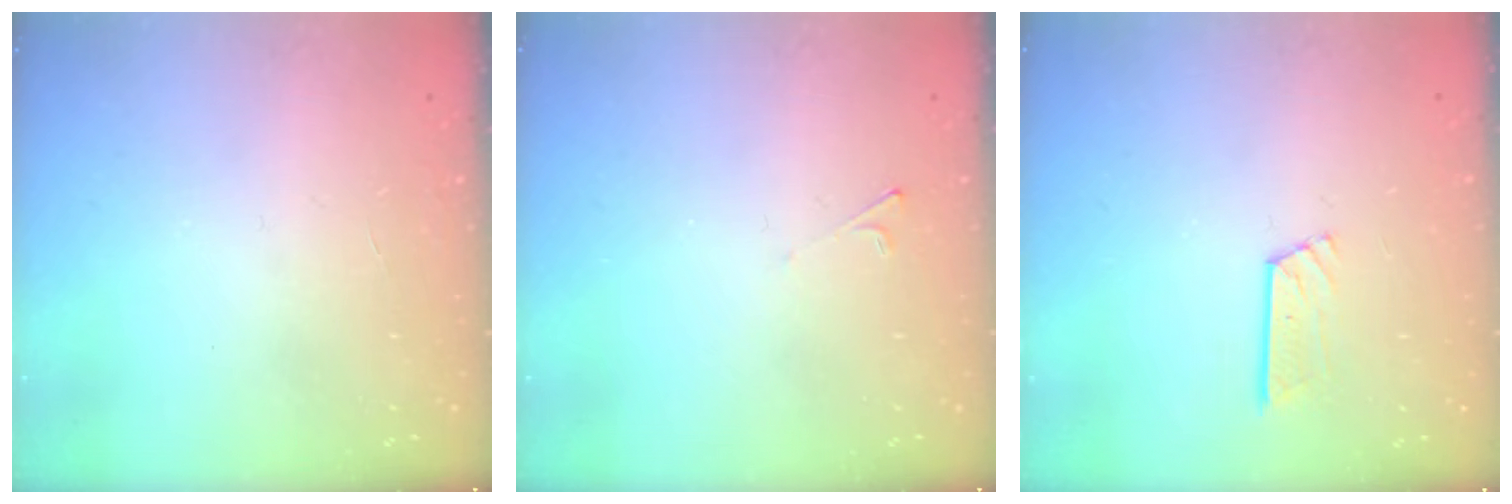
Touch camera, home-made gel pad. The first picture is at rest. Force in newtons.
{"total": 1.9, "press": 1.9, "slide": 0.4}
{"total": 7.0, "press": 7.0, "slide": 0.4}